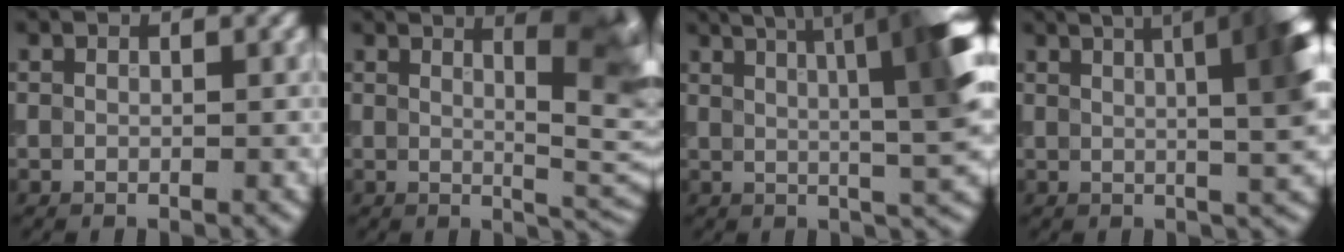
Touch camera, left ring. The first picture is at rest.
{"total": 12.5, "force": [4.8, 4.9, 10.5], "torque": [-0.081, 0.053, 0.043]}
{"total": 10.8, "force": [4.1, 2.4, 9.7], "torque": [-0.098, 0.036, 0.048]}
{"total": 12.2, "force": [4.4, 4.7, 10.4], "torque": [-0.086, 0.063, 0.032]}